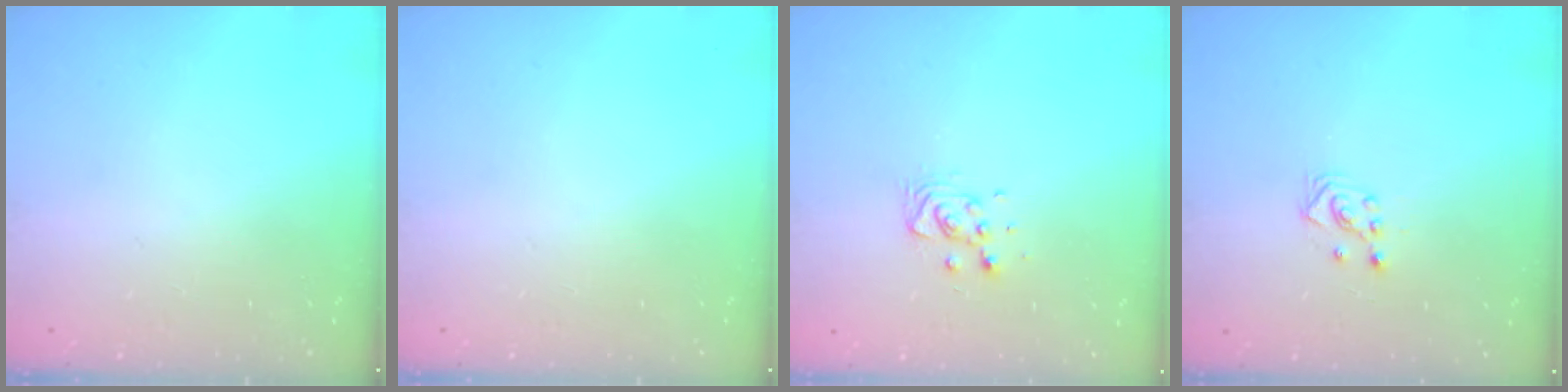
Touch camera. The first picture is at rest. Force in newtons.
{"total": 0.0}
{"total": 8.3, "press": 8.0, "slide": 2.1}
{"total": 2.9, "press": 2.7, "slide": 1.0}